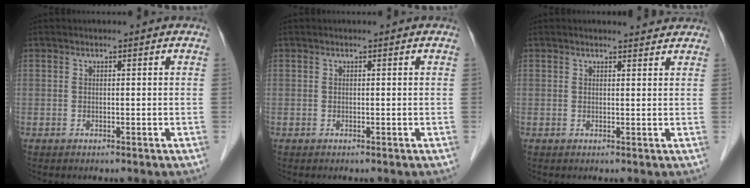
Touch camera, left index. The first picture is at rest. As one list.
[{"total": 0.0}, {"total": 2.0, "force": [2.0, 0.3, 0.0], "torque": [-0.009, -0.003, 0.021]}]